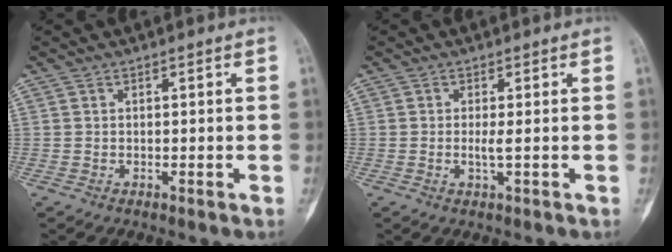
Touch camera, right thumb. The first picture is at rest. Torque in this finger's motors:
{"motor_torque": [-0.25, 0.06, 0.21, 0.32, 0.08]}